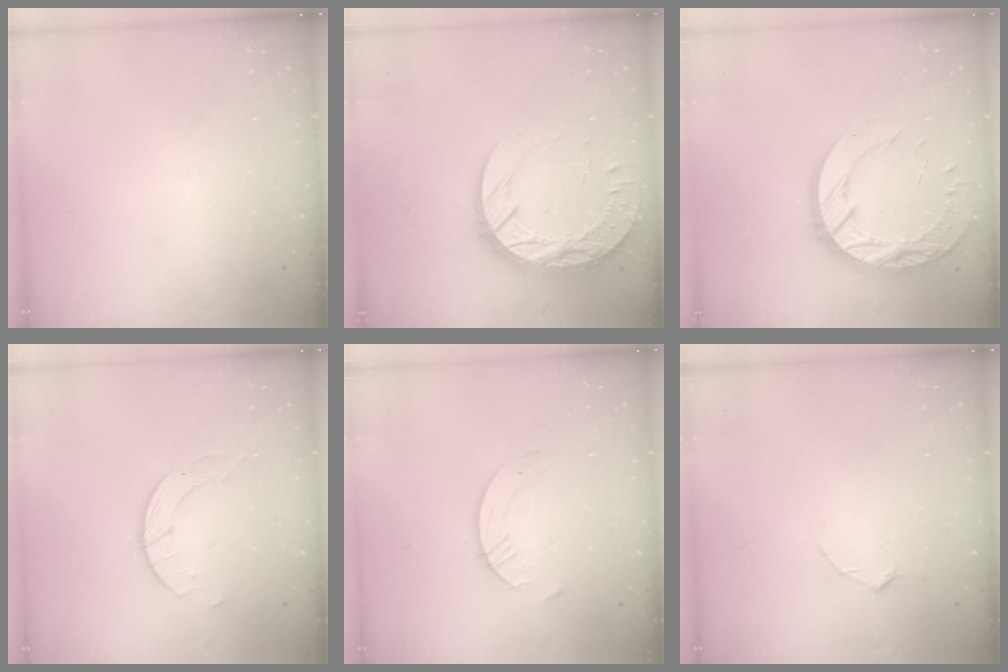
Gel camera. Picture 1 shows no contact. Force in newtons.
{"total": 18.6, "press": 18.5, "slide": 1.6}
{"total": 20.4, "press": 20.3, "slide": 1.7}
{"total": 4.1, "press": 4.1, "slide": 0.4}
{"total": 5.6, "press": 5.6, "slide": 0.7}
{"total": 2.9, "press": 2.9, "slide": 0.3}